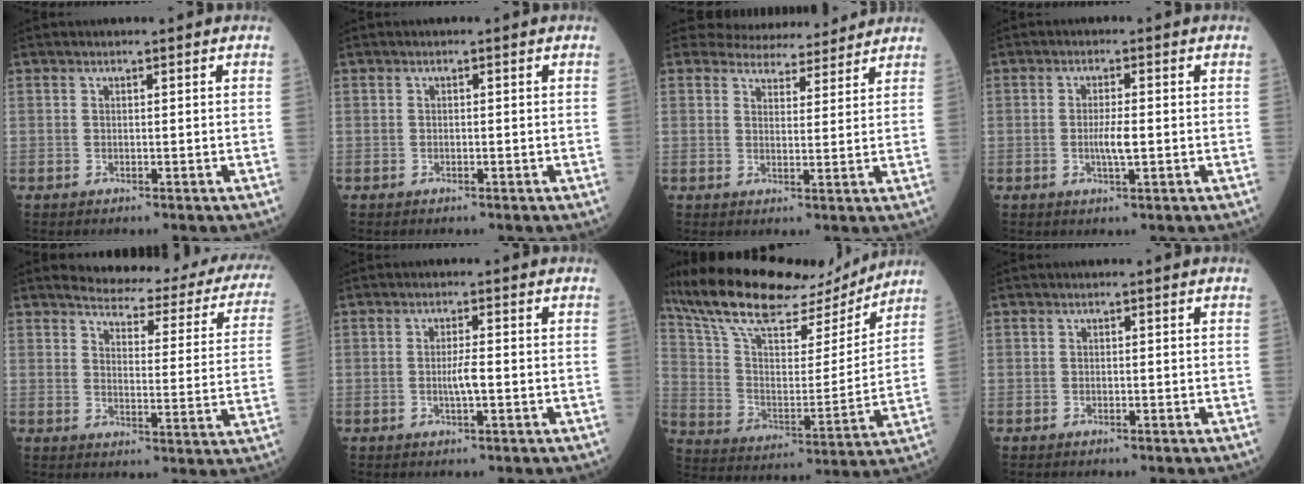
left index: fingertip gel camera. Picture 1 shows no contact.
{"total": 0.0}
{"total": 7.8, "force": [7.5, 2.1, 0.6], "torque": [0.000, 0.003, 0.091]}
{"total": 3.0, "force": [-0.7, 0.3, 2.9], "torque": [-0.056, -0.006, -0.014]}
{"total": 20.8, "force": [19.2, 4.7, 6.6], "torque": [-0.056, -0.073, 0.201]}
{"total": 2.4, "force": [-0.7, 0.1, 2.3], "torque": [-0.044, -0.004, -0.014]}
{"total": 20.6, "force": [17.6, 5.5, 9.2], "torque": [-0.163, 0.004, 0.290]}
{"total": 0.0}